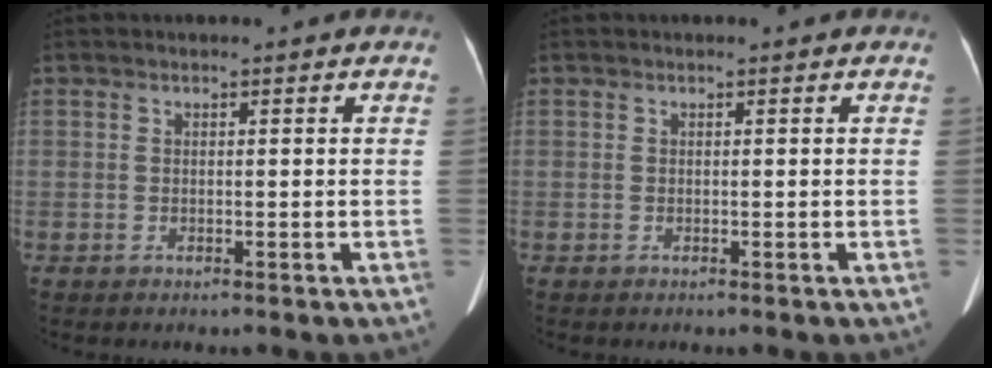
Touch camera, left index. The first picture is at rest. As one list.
[{"total": 0.0}]